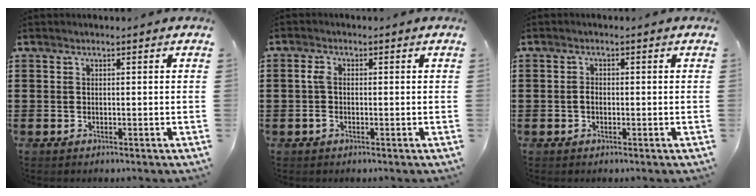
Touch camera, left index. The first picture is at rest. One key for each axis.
{"total": 2.2, "fx": -0.4, "fy": 1.1, "fz": 1.8, "tx": -0.051, "ty": -0.003, "tz": -0.013}
{"total": 1.5, "fx": -0.3, "fy": 0.8, "fz": 1.2, "tx": -0.025, "ty": 0.002, "tz": -0.007}